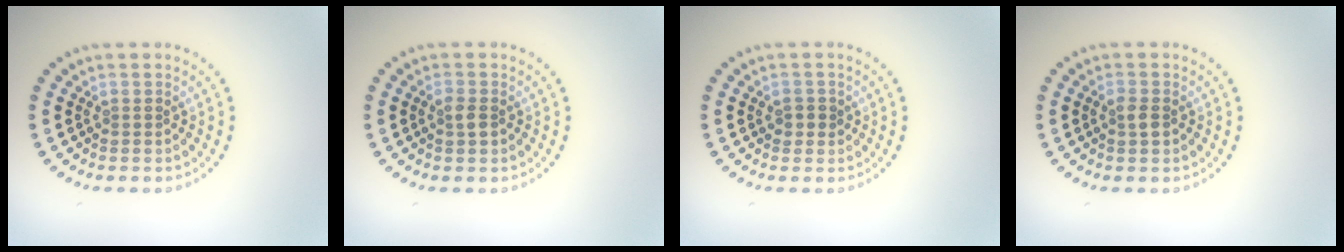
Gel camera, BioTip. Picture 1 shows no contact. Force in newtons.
{"total": 1.3, "press": 1.3, "slide": 0.2}
{"total": 1.3, "press": 1.2, "slide": 0.5}
{"total": 1.3, "press": 1.3, "slide": 0.2}